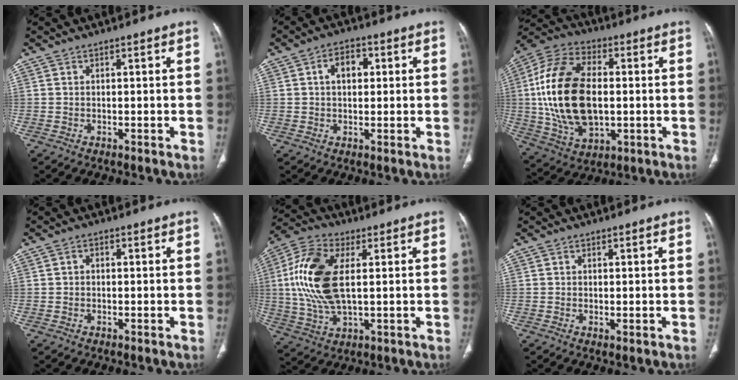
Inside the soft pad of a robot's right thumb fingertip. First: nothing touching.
{"total": 5.5, "force": [1.3, 3.6, 3.9], "torque": [-0.051, 0.009, 0.016]}
{"total": 22.5, "force": [0.3, 13.1, 18.3], "torque": [-0.361, 0.004, 0.013]}
{"total": 1.1, "force": [0.0, 0.9, 0.6], "torque": [-0.004, 0.004, -0.003]}
{"total": 15.9, "force": [2.4, 8.0, 13.5], "torque": [-0.290, 0.005, 0.046]}
{"total": 0.9, "force": [-0.1, 0.4, 0.8], "torque": [-0.019, -0.004, -0.001]}